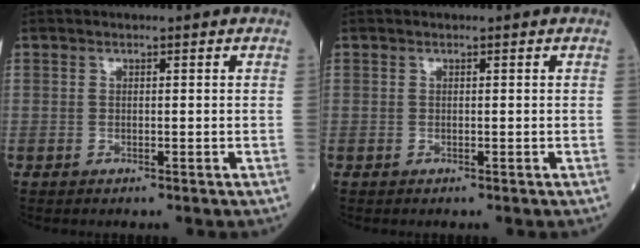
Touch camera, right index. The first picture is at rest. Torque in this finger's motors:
{"motor_torque": [0.03, 0.01, 0.00, -0.01]}